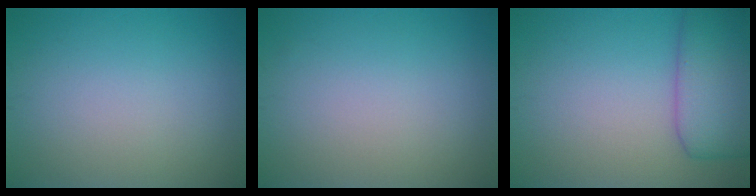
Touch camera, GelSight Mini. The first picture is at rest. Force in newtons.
{"total": 0.0}
{"total": 6.0, "press": 6.0, "slide": 0.1}